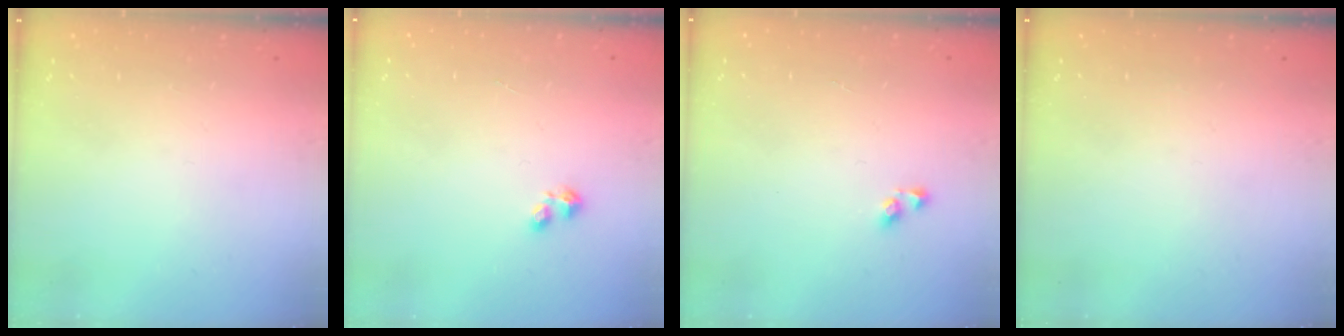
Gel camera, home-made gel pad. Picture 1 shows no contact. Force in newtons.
{"total": 2.2, "press": 2.2, "slide": 0.4}
{"total": 2.9, "press": 2.9, "slide": 0.2}
{"total": 0.0}